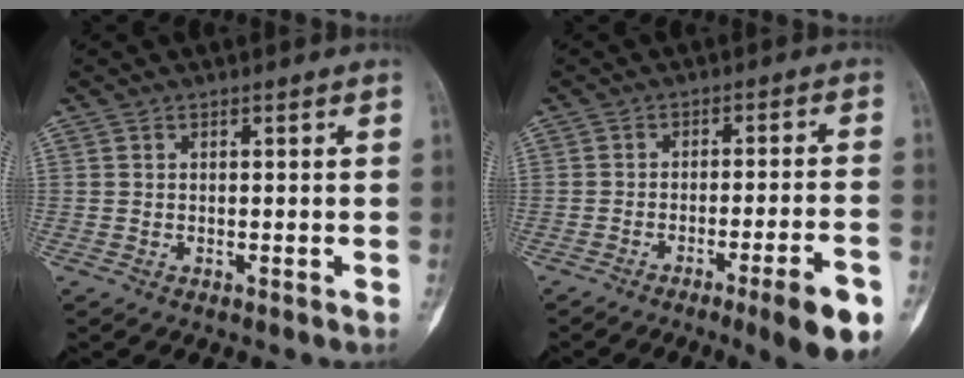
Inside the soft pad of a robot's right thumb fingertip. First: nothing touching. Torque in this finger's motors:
{"motor_torque": [1.22, 0.49, 0.63, -0.69, 0.31]}